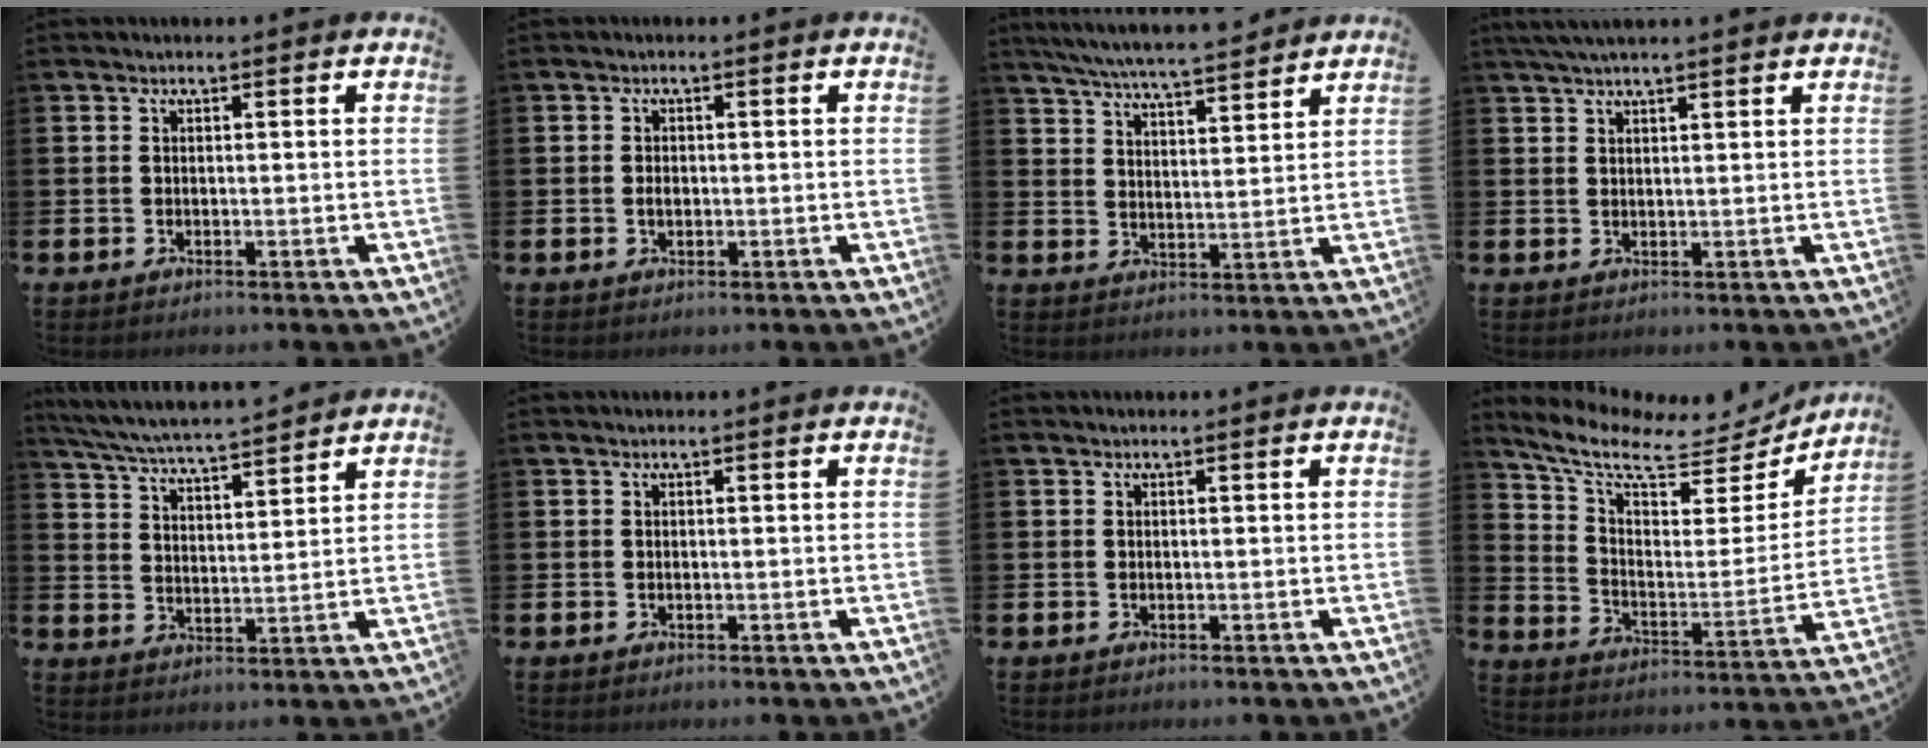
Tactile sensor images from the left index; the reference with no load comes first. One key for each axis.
{"total": 1.3, "fx": -0.2, "fy": 0.9, "fz": 0.9, "tx": -0.007, "ty": 0.001, "tz": -0.007}
{"total": 6.0, "fx": 5.8, "fy": 0.0, "fz": 1.4, "tx": -0.051, "ty": -0.033, "tz": 0.104}
{"total": 2.6, "fx": 2.3, "fy": 0.1, "fz": 1.2, "tx": -0.026, "ty": -0.002, "tz": 0.041}
{"total": 5.9, "fx": 5.8, "fy": 0.0, "fz": 1.3, "tx": -0.052, "ty": -0.041, "tz": 0.101}
{"total": 0.0}
{"total": 0.0}
{"total": 8.5, "fx": 7.0, "fy": 3.1, "fz": 3.7, "tx": -0.105, "ty": -0.050, "tz": 0.114}